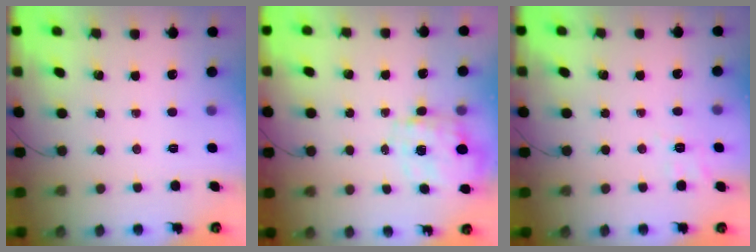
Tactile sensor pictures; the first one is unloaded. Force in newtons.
{"total": 2.8, "press": 2.6, "slide": 1.0}
{"total": 5.3, "press": 4.8, "slide": 2.2}